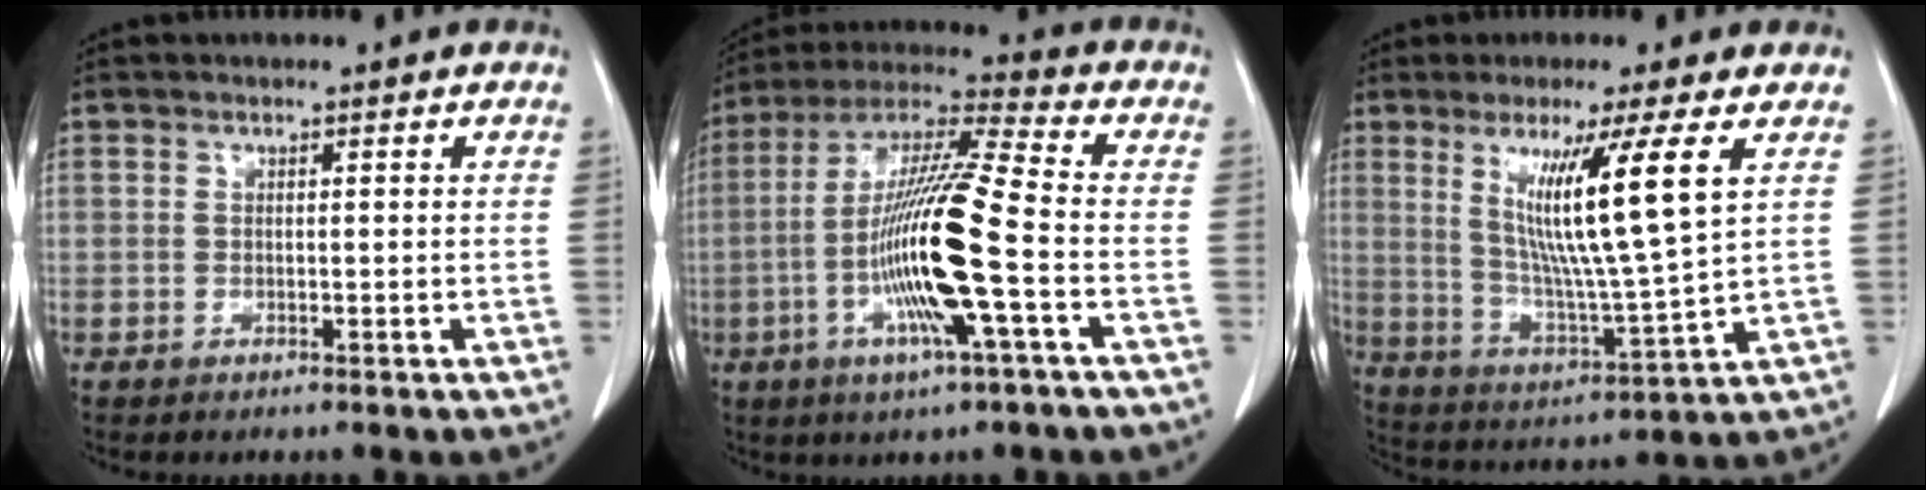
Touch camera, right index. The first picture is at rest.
{"total": 16.5, "force": [-4.0, 0.1, 16.0], "torque": [-0.316, -0.006, -0.084]}
{"total": 13.4, "force": [4.8, -1.3, 12.4], "torque": [-0.223, -0.025, 0.088]}